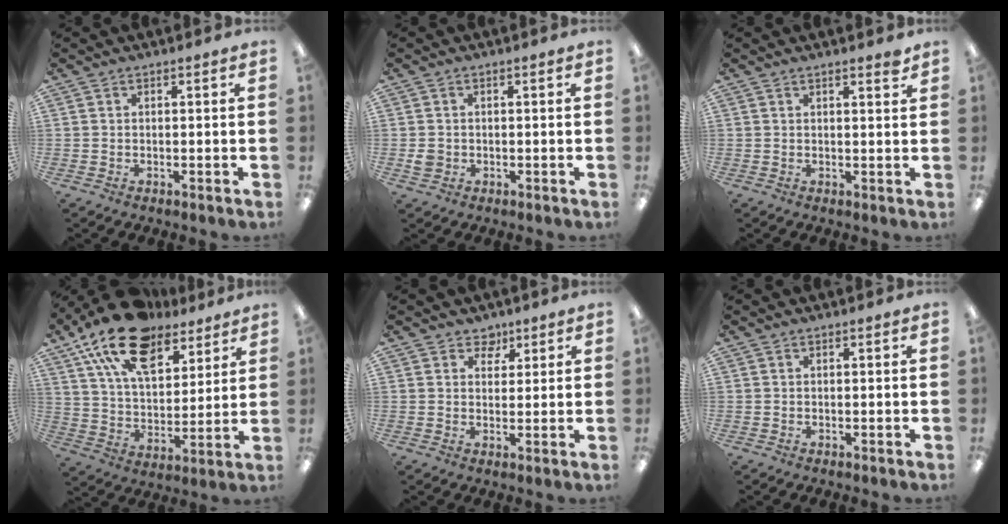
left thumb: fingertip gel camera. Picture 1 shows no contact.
{"total": 2.2, "force": [-0.1, 2.0, 0.8], "torque": [-0.007, 0.002, -0.004]}
{"total": 1.8, "force": [1.6, 0.0, 0.8], "torque": [-0.002, -0.008, 0.026]}
{"total": 20.1, "force": [13.5, 10.2, 10.7], "torque": [-0.197, -0.063, 0.243]}
{"total": 4.1, "force": [2.8, 2.9, 0.7], "torque": [0.000, -0.013, 0.047]}
{"total": 0.0}